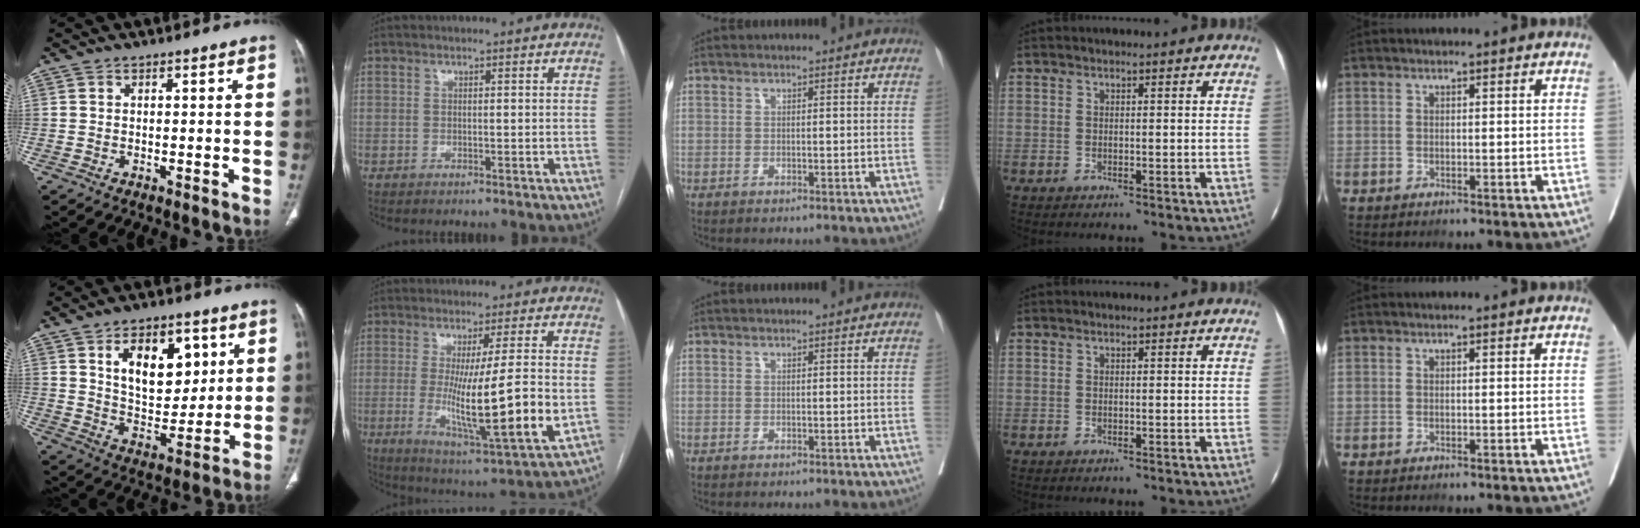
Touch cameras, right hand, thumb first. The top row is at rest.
{"thumb": {"total": 15.4, "force": [5.6, 9.1, 11.1], "torque": [-0.122, -0.030, 0.101]}, "index": {"total": 16.3, "force": [-1.8, 0.4, 16.2], "torque": [-0.281, -0.038, -0.024]}}